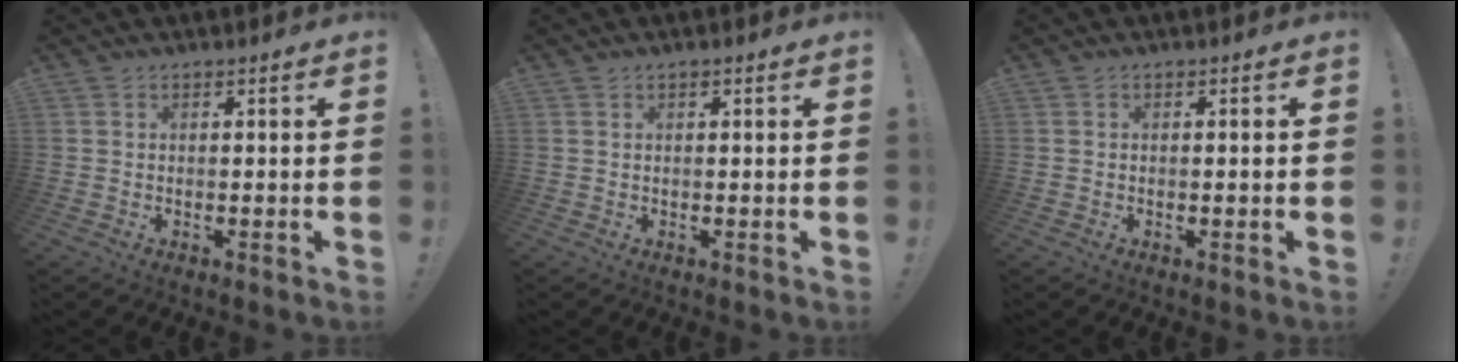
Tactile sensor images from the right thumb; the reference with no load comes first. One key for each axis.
{"total": 0.0}
{"total": 0.9, "fx": -0.3, "fy": 0.1, "fz": 0.8, "tx": -0.022, "ty": 0.003, "tz": -0.003}